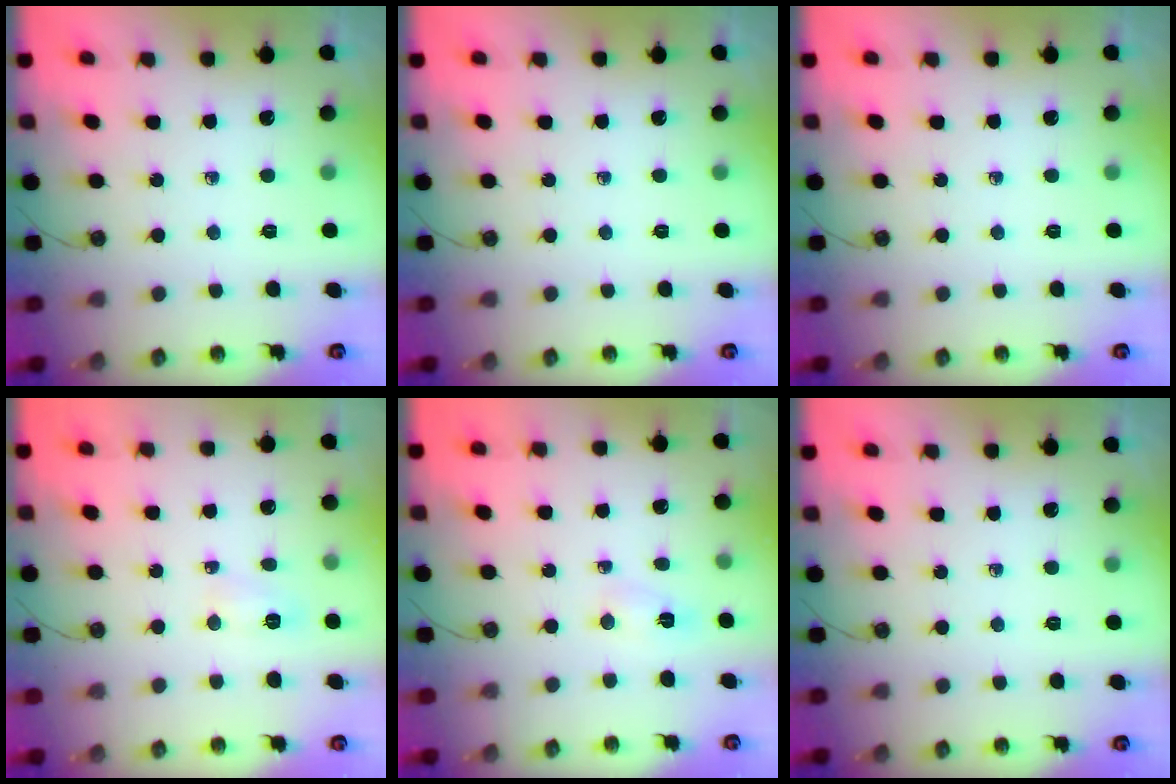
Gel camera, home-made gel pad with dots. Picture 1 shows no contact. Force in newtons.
{"total": 0.0}
{"total": 0.0}
{"total": 4.7, "press": 4.4, "slide": 1.5}
{"total": 2.2, "press": 2.2, "slide": 0.2}
{"total": 0.0}